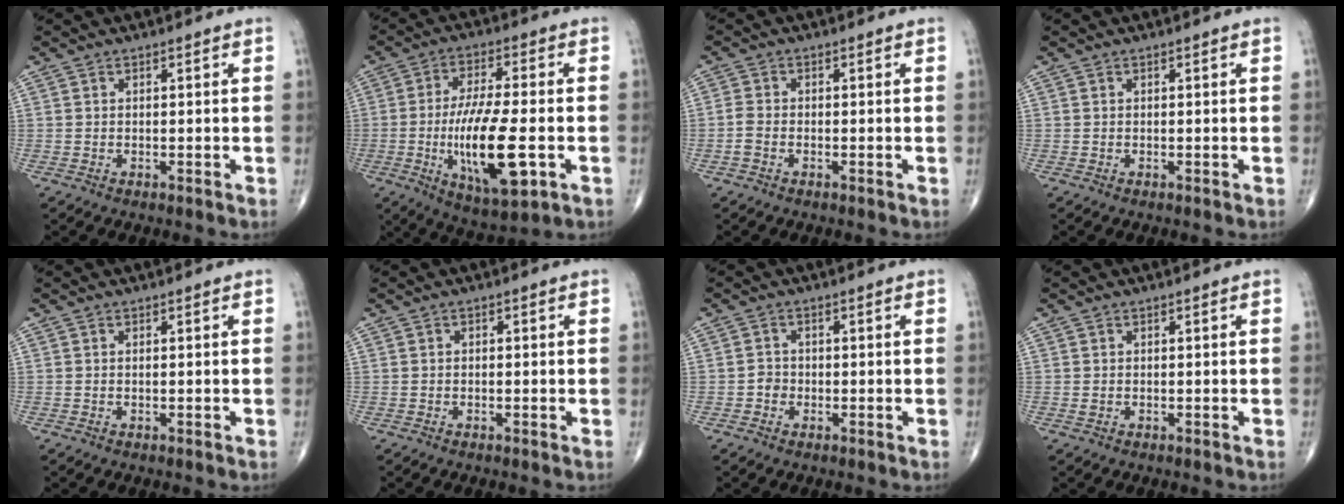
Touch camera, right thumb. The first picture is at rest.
{"total": 16.7, "force": [-3.5, 5.3, 15.4], "torque": [-0.276, -0.004, -0.053]}
{"total": 2.2, "force": [-0.9, 1.4, 1.4], "torque": [-0.037, 0.008, -0.021]}
{"total": 0.0}
{"total": 0.0}
{"total": 0.5, "force": [-0.1, 0.4, 0.3], "torque": [-0.002, 0.002, -0.007]}
{"total": 1.8, "force": [-0.7, 1.6, 0.5], "torque": [0.001, 0.007, -0.017]}
{"total": 0.6, "force": [-0.1, 0.5, 0.4], "torque": [-0.011, 0.004, 0.001]}